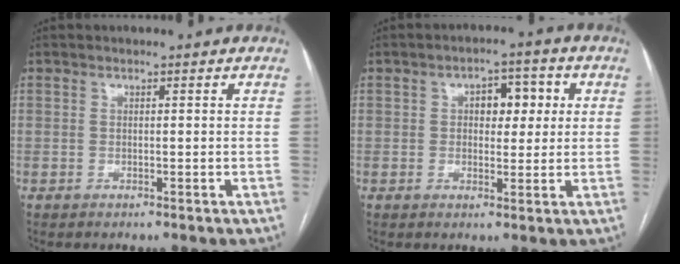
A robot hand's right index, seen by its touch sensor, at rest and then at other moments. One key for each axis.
{"total": 5.5, "fx": 1.2, "fy": 3.1, "fz": 4.4, "tx": -0.057, "ty": 0.020, "tz": 0.019}